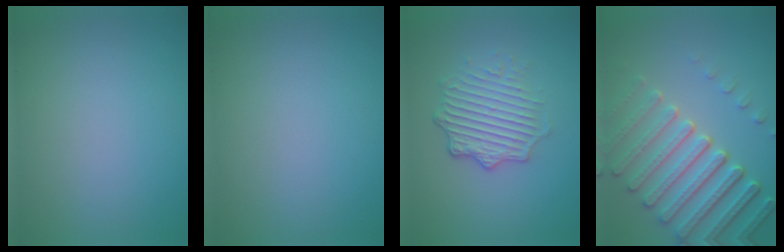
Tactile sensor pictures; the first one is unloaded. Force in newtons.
{"total": 0.0}
{"total": 5.0, "press": 3.6, "slide": 3.5}
{"total": 7.5, "press": 5.6, "slide": 5.0}